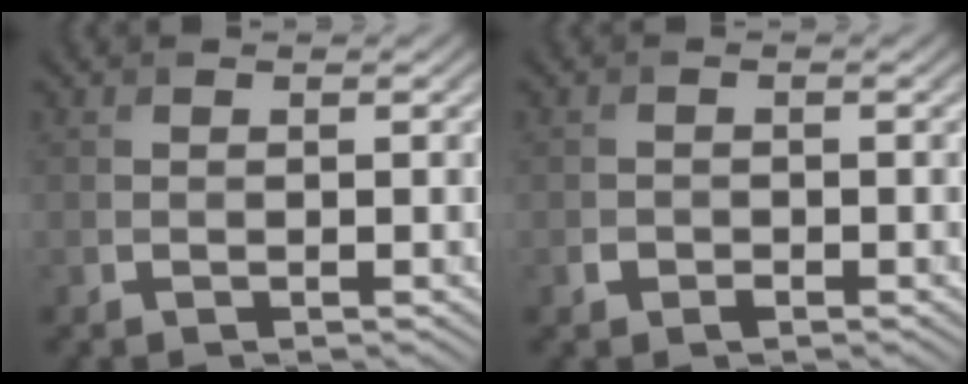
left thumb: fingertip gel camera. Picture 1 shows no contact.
{"total": 1.1, "force": [-0.6, 0.9, 0.4], "torque": [-0.008, -0.003, -0.013]}